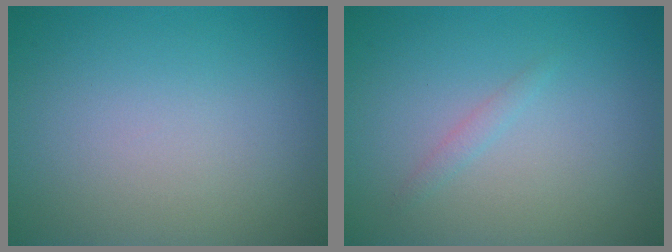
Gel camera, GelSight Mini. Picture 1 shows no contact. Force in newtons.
{"total": 0.8, "press": 0.8, "slide": 0.1}